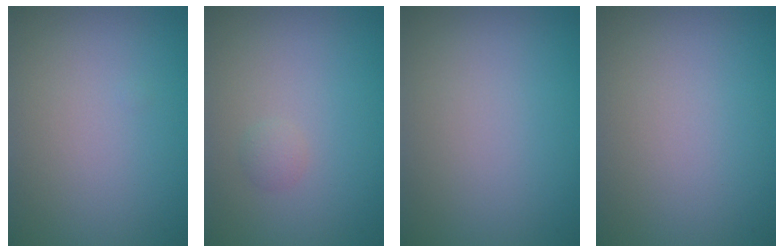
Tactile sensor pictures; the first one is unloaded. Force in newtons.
{"total": 0.7, "press": 0.7, "slide": 0.0}
{"total": 0.0}
{"total": 0.0}